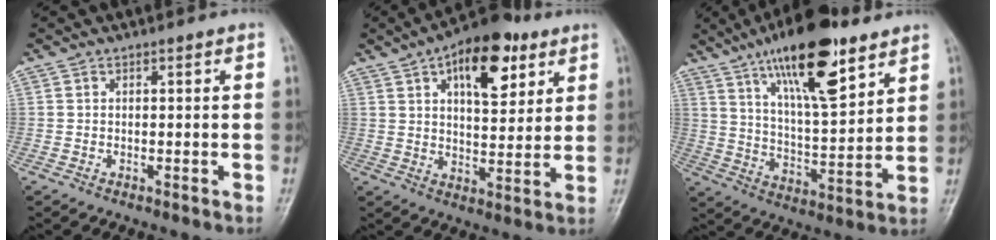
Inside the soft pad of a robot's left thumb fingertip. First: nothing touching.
{"total": 15.1, "force": [7.2, 7.3, 11.1], "torque": [-0.127, -0.017, 0.105]}
{"total": 19.0, "force": [11.5, 6.0, 13.9], "torque": [-0.202, -0.051, 0.199]}